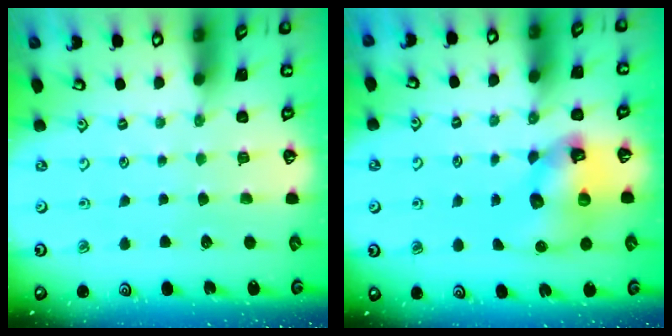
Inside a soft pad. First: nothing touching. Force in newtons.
{"total": 10.9, "press": 10.8, "slide": 1.5}